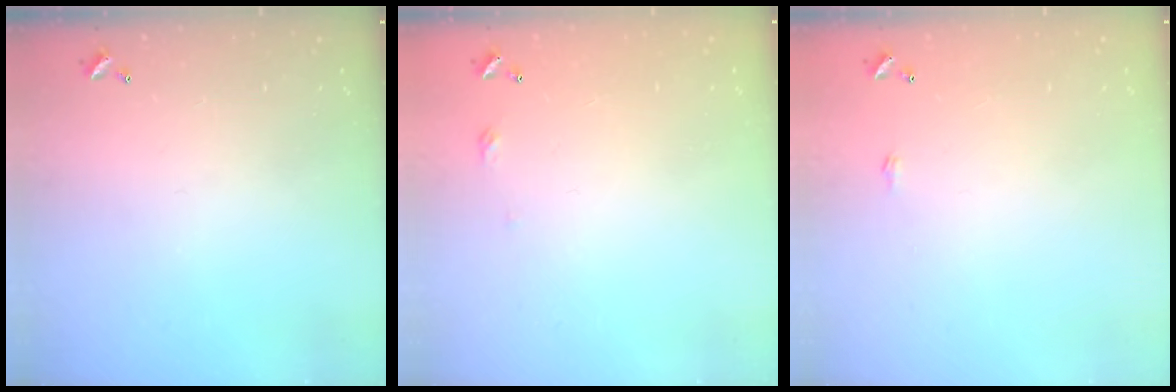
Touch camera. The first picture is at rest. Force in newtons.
{"total": 2.7, "press": 2.6, "slide": 0.4}
{"total": 0.6, "press": 0.6, "slide": 0.2}